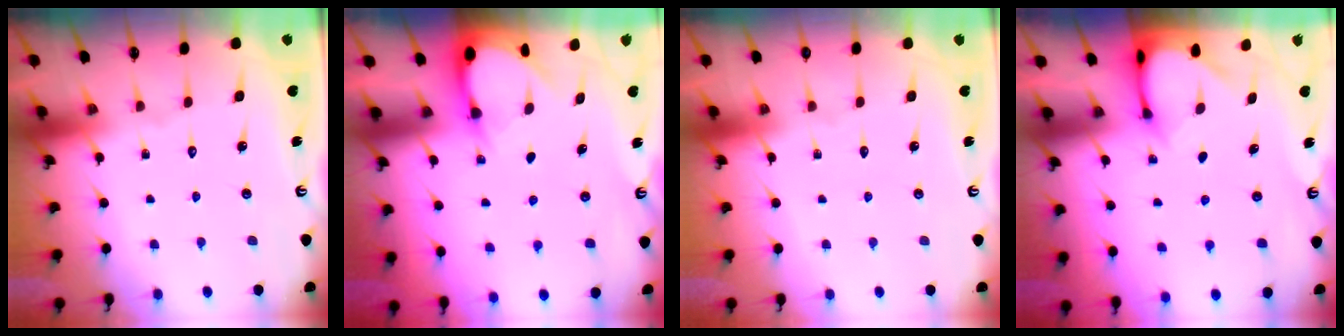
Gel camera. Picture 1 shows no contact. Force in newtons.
{"total": 3.0, "press": 3.0, "slide": 0.3}
{"total": 0.0}
{"total": 3.2, "press": 3.2, "slide": 0.3}